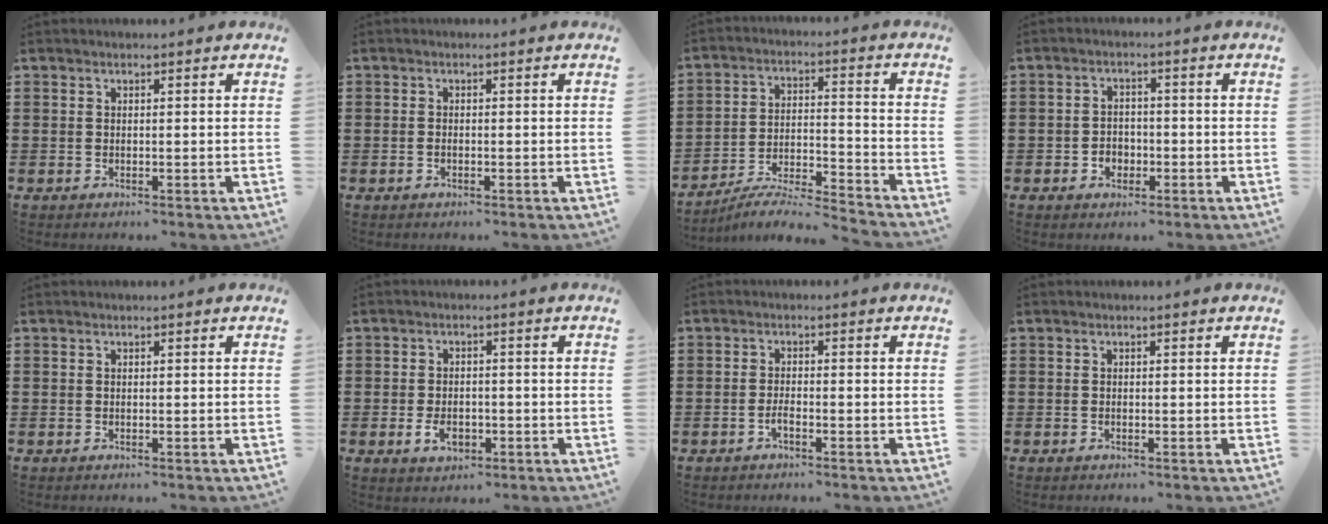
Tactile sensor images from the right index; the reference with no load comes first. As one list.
[{"total": 0.6, "force": [-0.4, 0.1, 0.5], "torque": [-0.013, -0.007, -0.006]}, {"total": 5.5, "force": [-5.3, -0.1, 1.5], "torque": [-0.031, -0.007, -0.105]}, {"total": 2.6, "force": [-1.2, 2.0, 1.1], "torque": [-0.027, 0.001, -0.026]}, {"total": 0.0}, {"total": 3.7, "force": [-1.2, 2.2, 2.7], "torque": [-0.058, -0.004, -0.022]}, {"total": 1.8, "force": [-1.1, 0.2, 1.4], "torque": [-0.028, -0.005, -0.017]}, {"total": 0.0}]